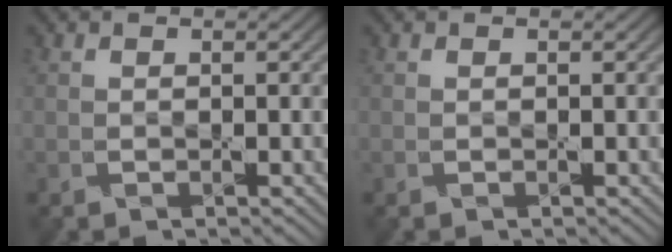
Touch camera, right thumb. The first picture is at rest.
{"total": 0.0}